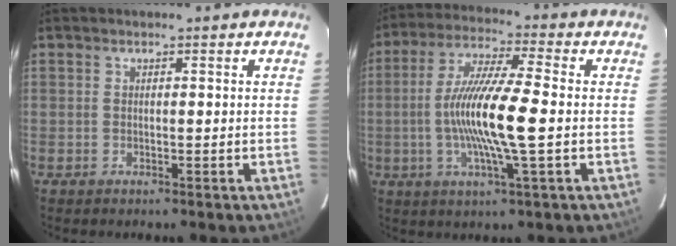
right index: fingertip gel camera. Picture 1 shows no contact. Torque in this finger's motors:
{"motor_torque": [1.32, -0.82, 1.04, 0.21]}